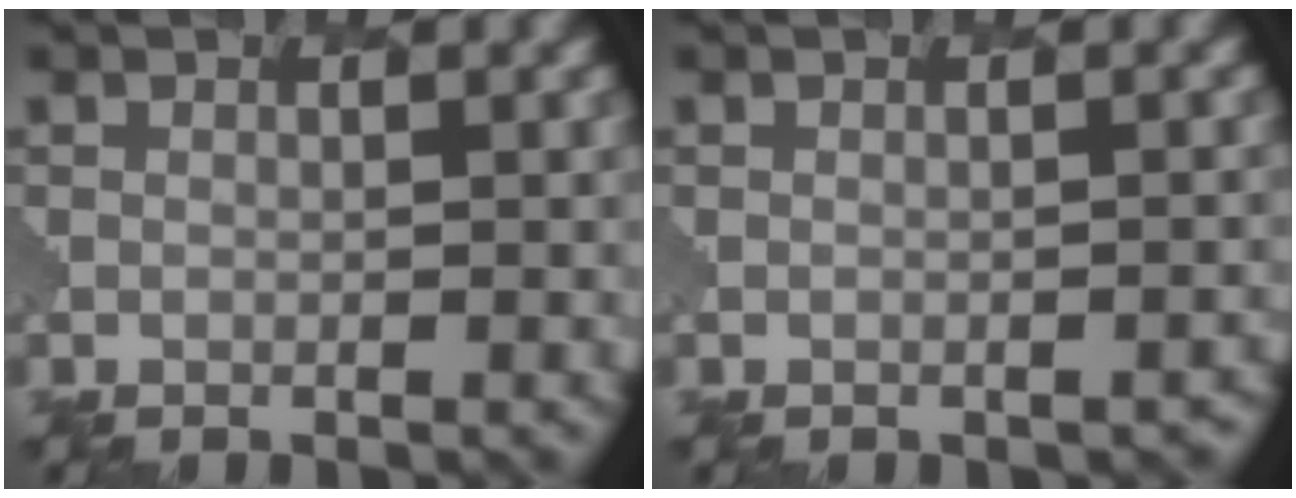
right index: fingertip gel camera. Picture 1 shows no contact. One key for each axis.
{"total": 1.4, "fx": -1.3, "fy": 0.6, "fz": 0.2, "tx": 0.006, "ty": -0.002, "tz": -0.007}